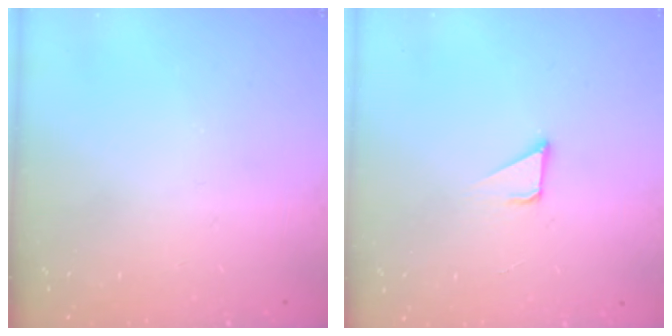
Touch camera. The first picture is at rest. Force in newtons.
{"total": 2.2, "press": 2.2, "slide": 0.2}